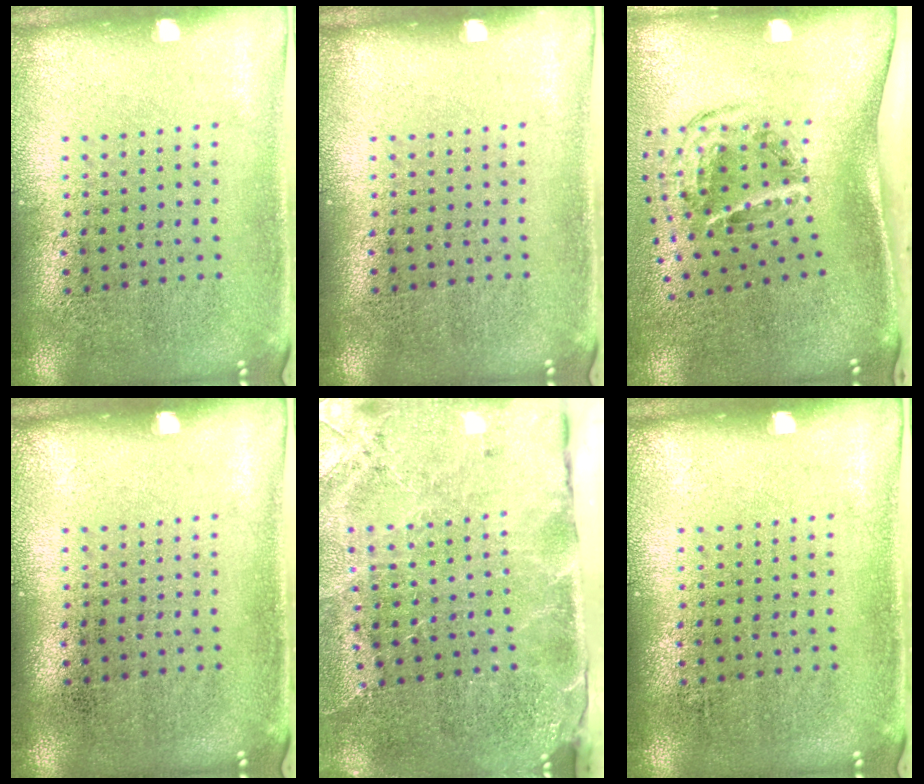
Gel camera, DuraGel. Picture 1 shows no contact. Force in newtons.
{"total": 0.0}
{"total": 1.8, "press": 1.1, "slide": 1.5}
{"total": 0.0}
{"total": 4.0, "press": 3.2, "slide": 2.3}
{"total": 0.0}